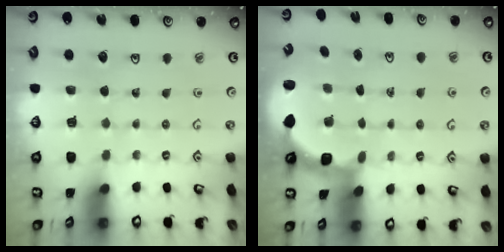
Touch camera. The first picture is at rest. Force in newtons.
{"total": 3.0, "press": 2.0, "slide": 2.2}